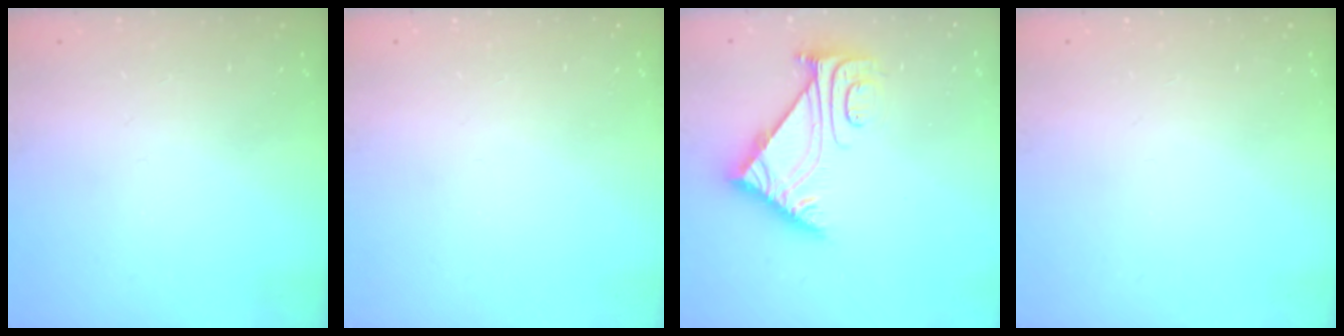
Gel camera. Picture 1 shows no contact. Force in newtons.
{"total": 0.0}
{"total": 8.0, "press": 8.0, "slide": 0.6}
{"total": 0.0}